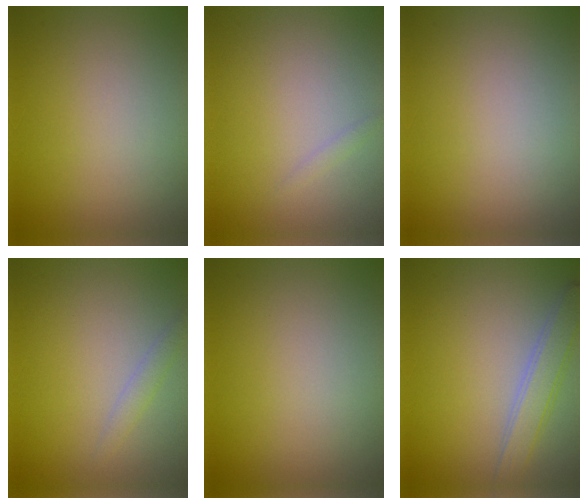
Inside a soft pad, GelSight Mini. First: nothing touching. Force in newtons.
{"total": 0.6, "press": 0.6, "slide": 0.1}
{"total": 0.0}
{"total": 1.3, "press": 1.3, "slide": 0.2}
{"total": 0.0}
{"total": 2.9, "press": 2.9, "slide": 0.1}